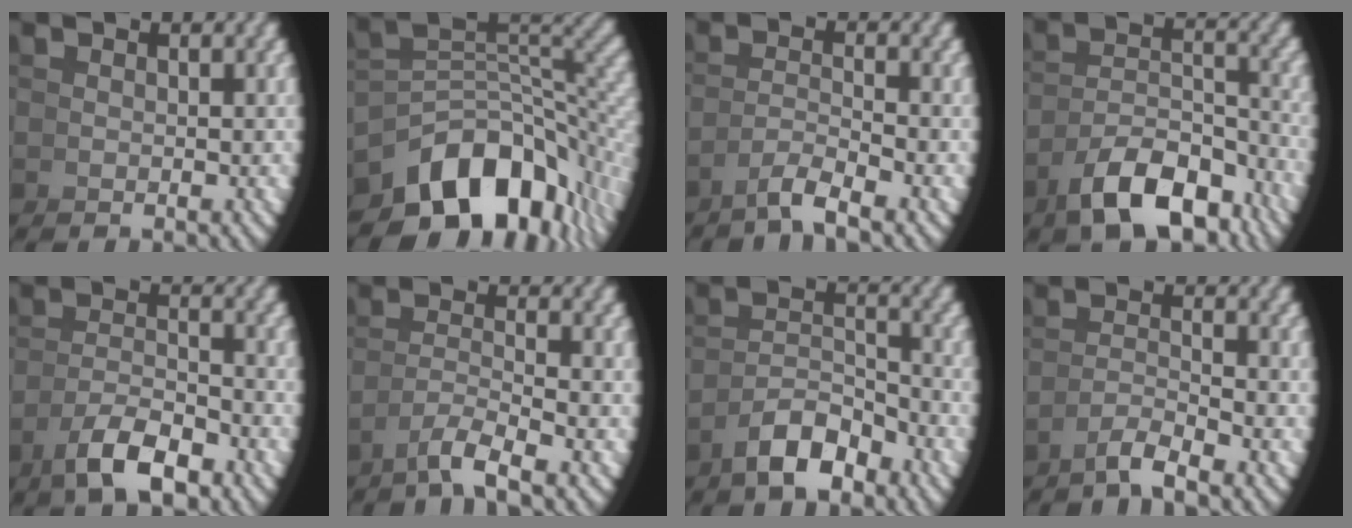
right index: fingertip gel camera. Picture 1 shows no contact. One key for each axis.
{"total": 13.0, "fx": -3.5, "fy": 7.6, "fz": 10.0, "tx": -0.155, "ty": -0.038, "tz": -0.028}
{"total": 2.4, "fx": -1.8, "fy": -0.6, "fz": 1.4, "tx": -0.015, "ty": 0.004, "tz": -0.034}
{"total": 7.3, "fx": -4.7, "fy": 2.9, "fz": 4.6, "tx": -0.078, "ty": -0.022, "tz": -0.062}
{"total": 4.6, "fx": -2.8, "fy": 1.4, "fz": 3.3, "tx": -0.045, "ty": -0.005, "tz": -0.042}
{"total": 2.7, "fx": -1.8, "fy": -0.3, "fz": 2.0, "tx": -0.032, "ty": -0.001, "tz": -0.029}
{"total": 3.8, "fx": -2.6, "fy": 1.1, "fz": 2.5, "tx": -0.035, "ty": -0.003, "tz": -0.041}
{"total": 2.4, "fx": -1.9, "fy": -0.7, "fz": 1.3, "tx": -0.011, "ty": 0.005, "tz": -0.037}